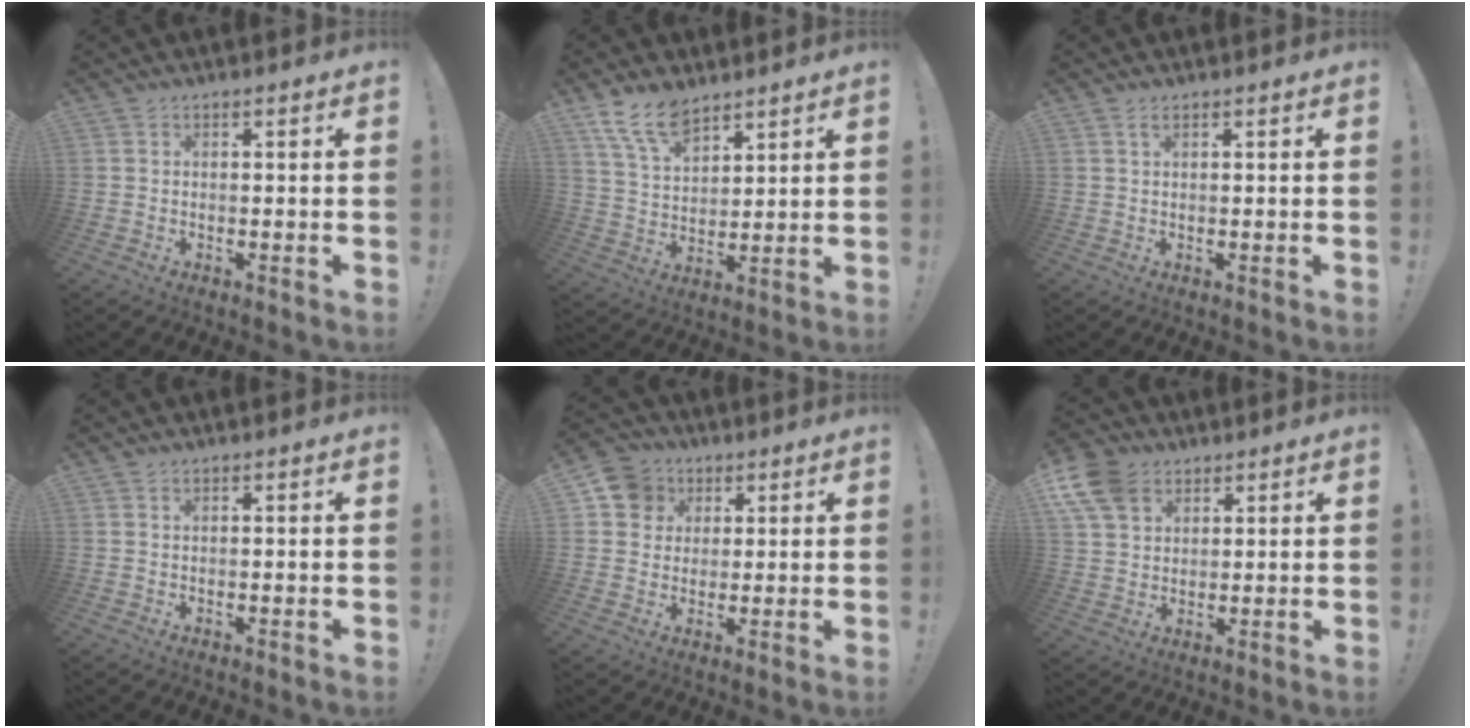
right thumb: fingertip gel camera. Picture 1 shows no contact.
{"total": 11.1, "force": [8.3, 5.2, 5.2], "torque": [-0.102, -0.042, 0.161]}
{"total": 1.4, "force": [0.8, 0.4, 1.1], "torque": [-0.016, -0.002, 0.013]}
{"total": 0.0}
{"total": 9.3, "force": [3.1, 8.3, 2.7], "torque": [-0.036, -0.008, 0.065]}
{"total": 10.9, "force": [5.3, 7.7, 5.5], "torque": [-0.113, -0.019, 0.105]}